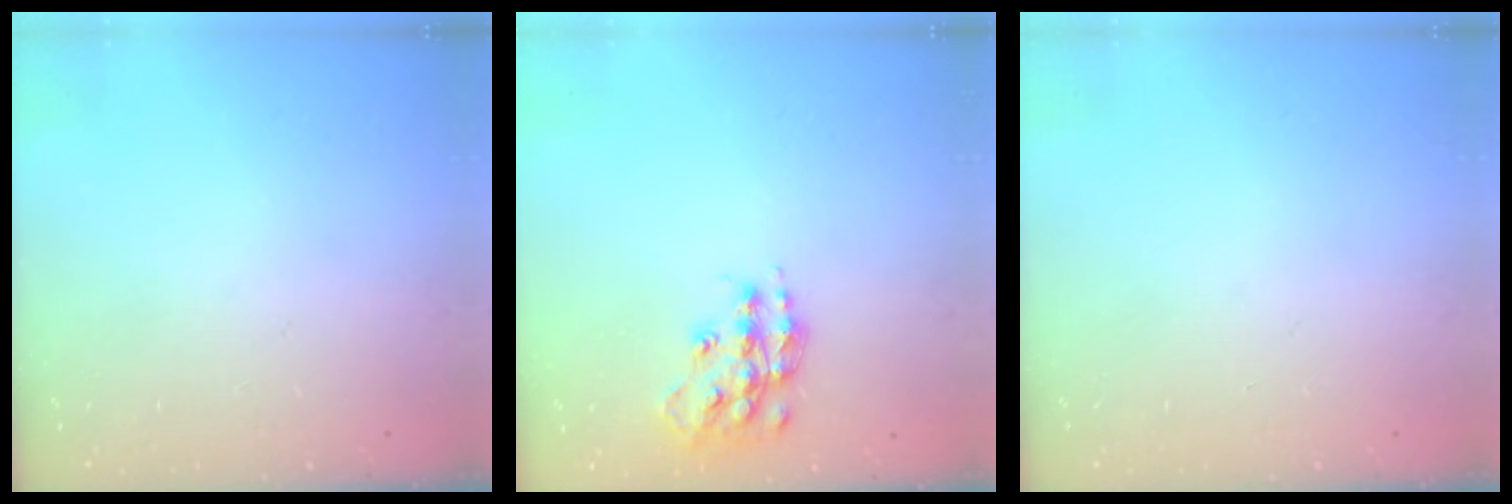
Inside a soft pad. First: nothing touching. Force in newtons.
{"total": 14.6, "press": 14.6, "slide": 0.8}
{"total": 0.0}